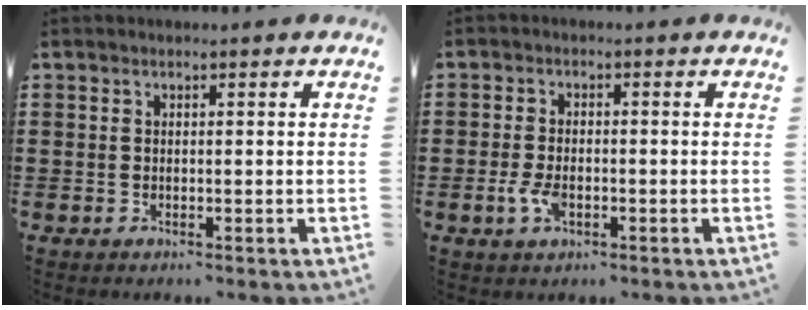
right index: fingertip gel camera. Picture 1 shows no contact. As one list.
[{"total": 3.5, "force": [-1.2, 1.8, 2.8], "torque": [-0.071, -0.008, -0.025]}]